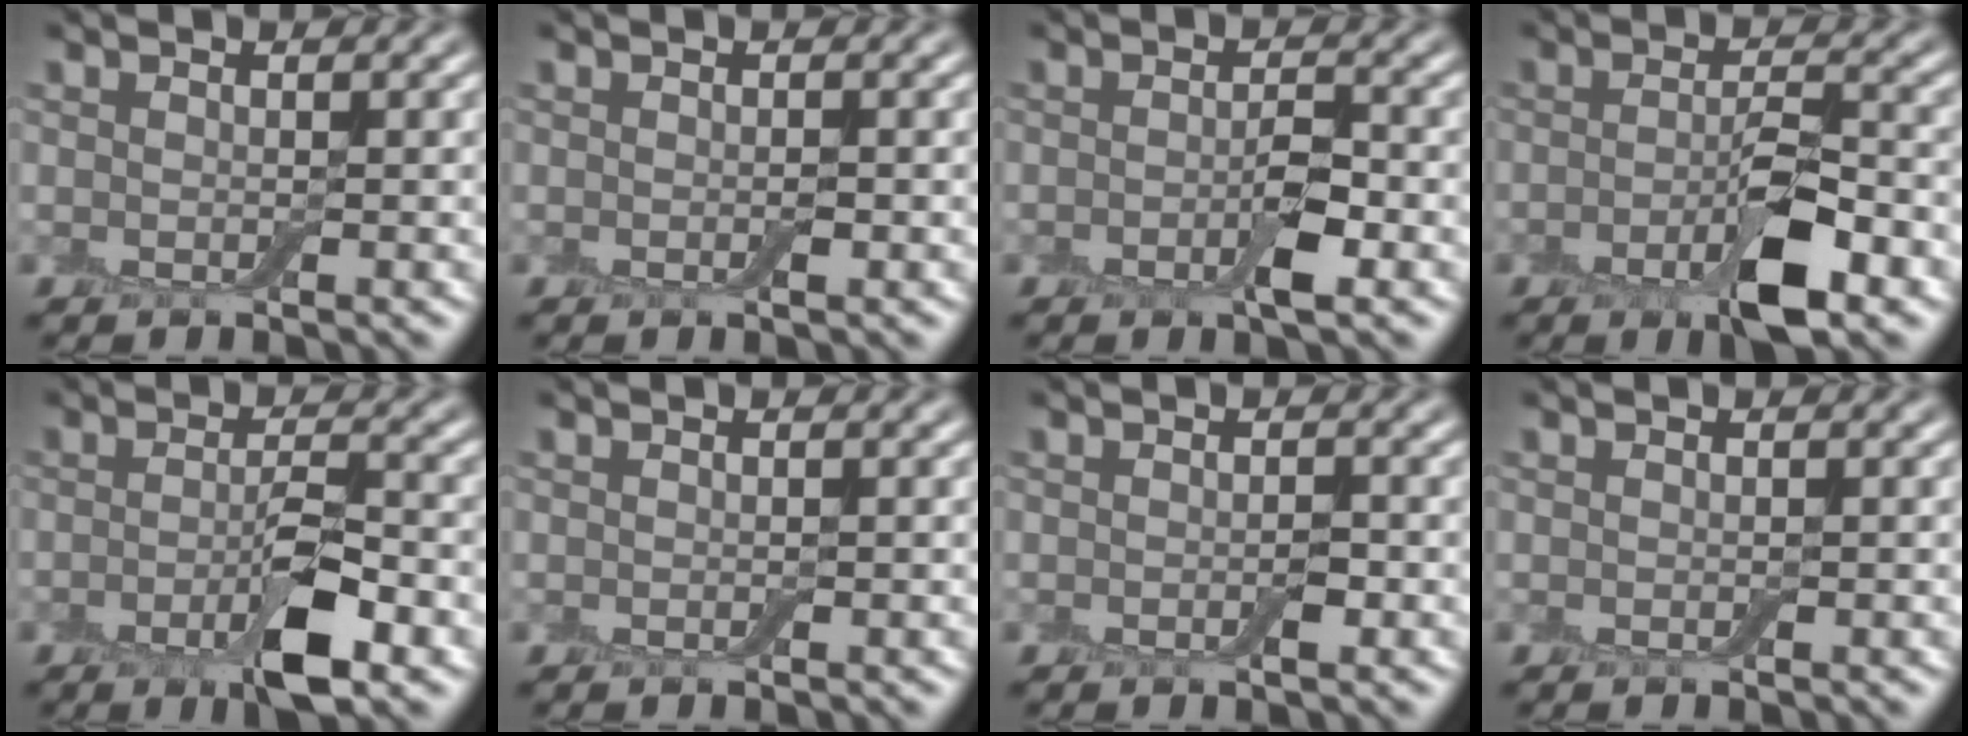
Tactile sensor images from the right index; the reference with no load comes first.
{"total": 0.7, "force": [-0.2, 0.1, 0.6], "torque": [-0.010, -0.001, -0.002]}
{"total": 2.6, "force": [-0.9, 0.7, 2.4], "torque": [-0.039, 0.000, -0.018]}
{"total": 5.5, "force": [-2.3, 1.5, 4.8], "torque": [-0.085, -0.002, -0.042]}
{"total": 5.0, "force": [-1.9, 1.3, 4.4], "torque": [-0.078, -0.003, -0.036]}
{"total": 0.0}
{"total": 1.0, "force": [-0.3, 0.3, 0.9], "torque": [-0.014, 0.000, -0.005]}
{"total": 0.0}